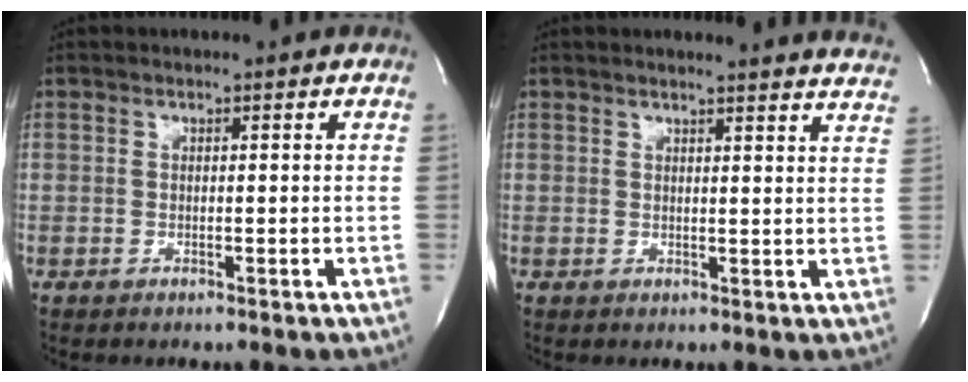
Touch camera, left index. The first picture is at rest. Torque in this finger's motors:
{"motor_torque": [0.22, -0.50, 0.08, 0.00]}